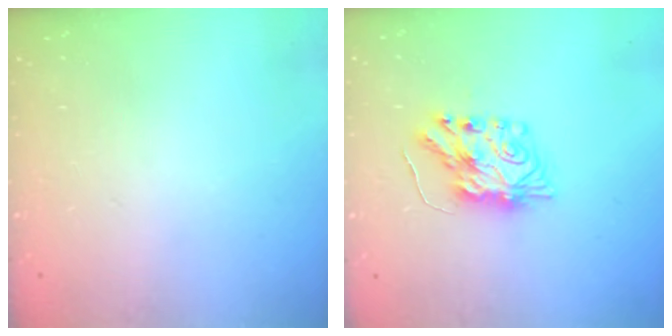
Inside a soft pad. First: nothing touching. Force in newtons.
{"total": 8.4, "press": 8.4, "slide": 0.5}